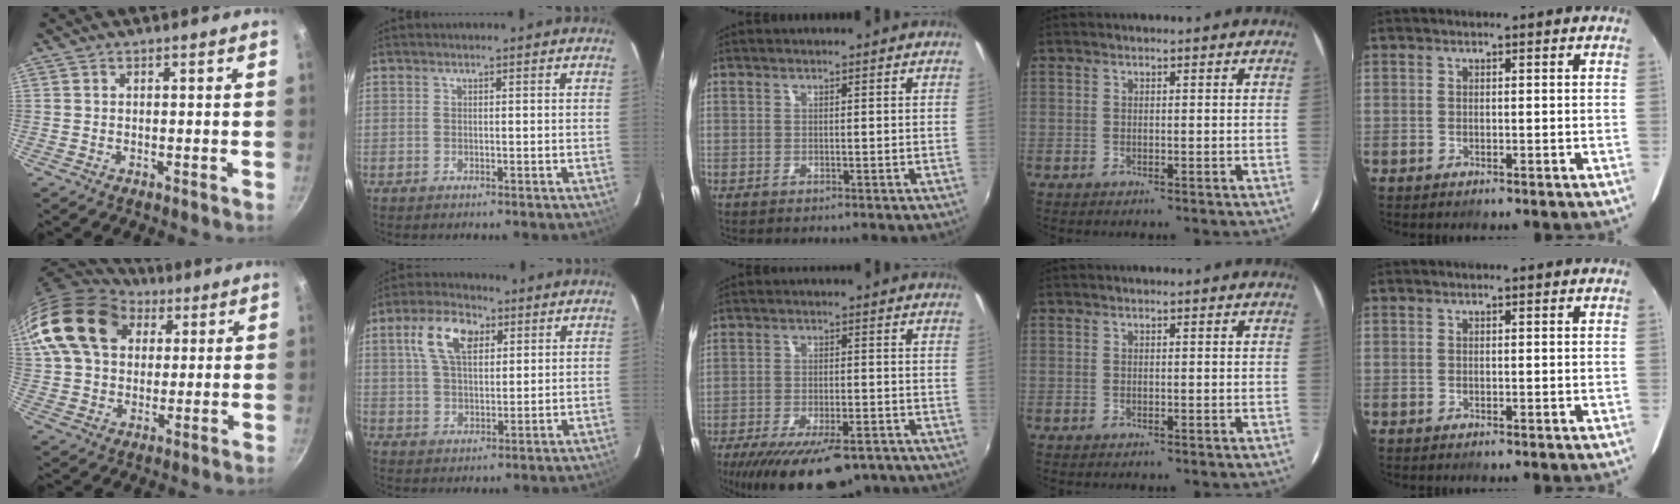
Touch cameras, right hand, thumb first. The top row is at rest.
{"thumb": {"total": 21.4, "force": [7.4, 15.5, 12.7], "torque": [-0.232, 0.012, 0.128]}, "index": {"total": 9.8, "force": [4.1, 5.3, 7.2], "torque": [-0.141, 0.026, 0.076]}, "middle": {"total": 18.0, "force": [-12.7, 6.9, 10.8], "torque": [-0.210, -0.039, -0.183]}}